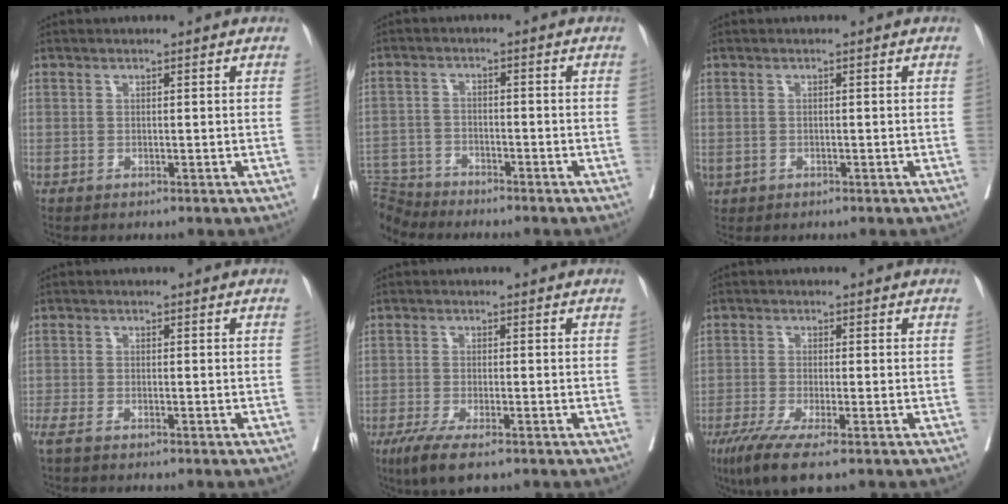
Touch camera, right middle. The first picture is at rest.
{"total": 7.5, "force": [-7.1, 2.2, 0.0], "torque": [-0.010, 0.000, -0.136]}
{"total": 1.1, "force": [-0.2, 0.9, 0.5], "torque": [-0.017, -0.001, 0.006]}
{"total": 3.9, "force": [-3.2, 0.4, 2.2], "torque": [-0.039, -0.010, -0.051]}
{"total": 5.9, "force": [-3.8, 1.0, 4.3], "torque": [-0.080, -0.017, -0.062]}
{"total": 6.4, "force": [-4.0, 0.5, 5.0], "torque": [-0.091, -0.020, -0.071]}